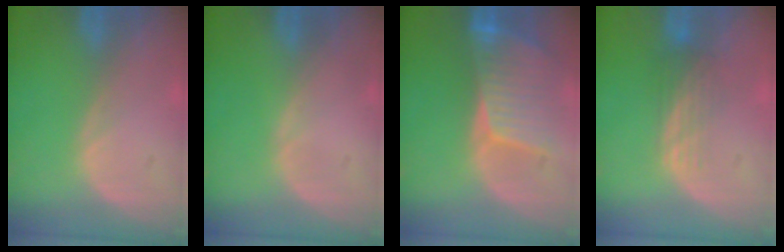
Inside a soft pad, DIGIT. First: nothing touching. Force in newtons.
{"total": 0.0}
{"total": 8.4, "press": 7.6, "slide": 3.5}
{"total": 3.5, "press": 2.9, "slide": 1.9}